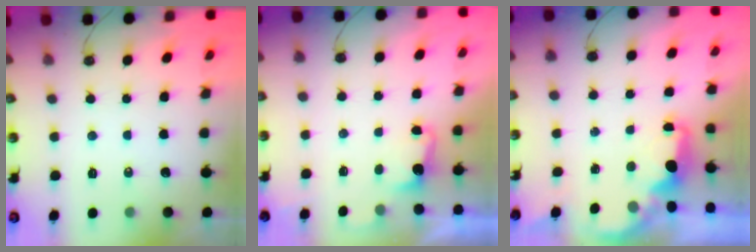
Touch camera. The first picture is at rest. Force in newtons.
{"total": 2.2, "press": 2.0, "slide": 0.9}
{"total": 2.3, "press": 2.1, "slide": 0.7}